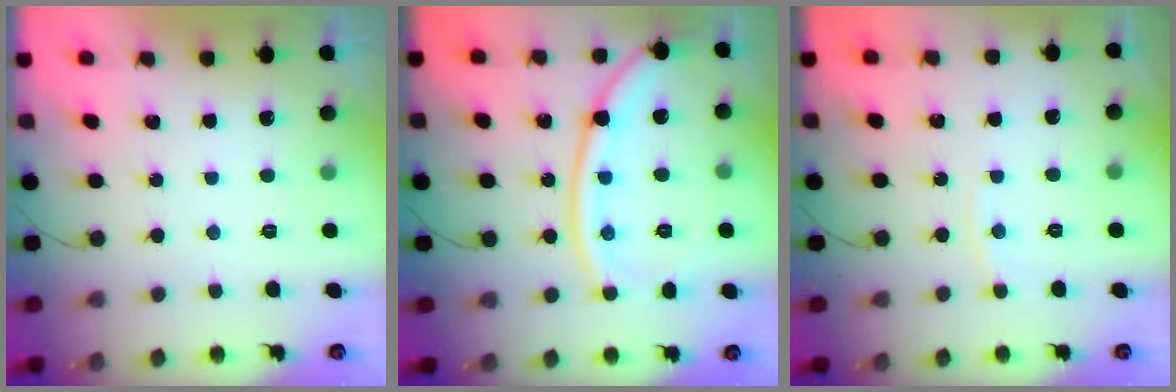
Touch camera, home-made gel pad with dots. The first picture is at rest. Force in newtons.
{"total": 15.2, "press": 15.1, "slide": 1.4}
{"total": 2.7, "press": 2.7, "slide": 0.4}